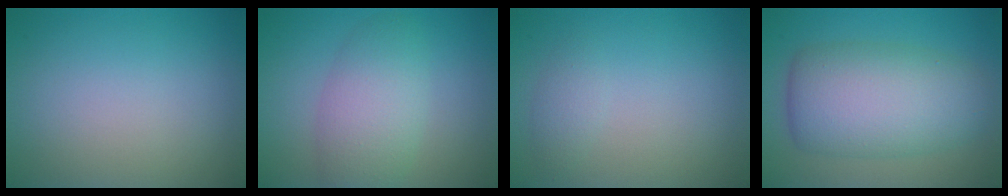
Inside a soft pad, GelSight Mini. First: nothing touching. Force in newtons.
{"total": 4.9, "press": 4.9, "slide": 0.2}
{"total": 1.1, "press": 1.1, "slide": 0.1}
{"total": 8.5, "press": 8.5, "slide": 0.1}